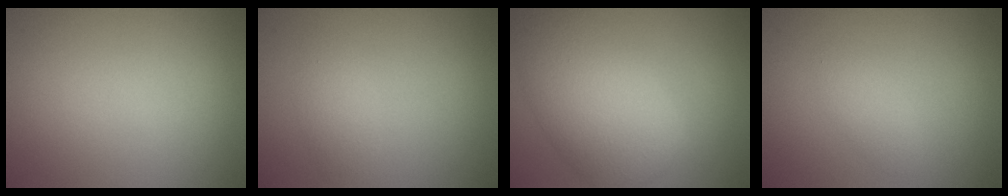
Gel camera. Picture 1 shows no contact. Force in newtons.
{"total": 1.6, "press": 1.6, "slide": 0.1}
{"total": 8.2, "press": 8.2, "slide": 0.2}
{"total": 1.2, "press": 1.2, "slide": 0.0}